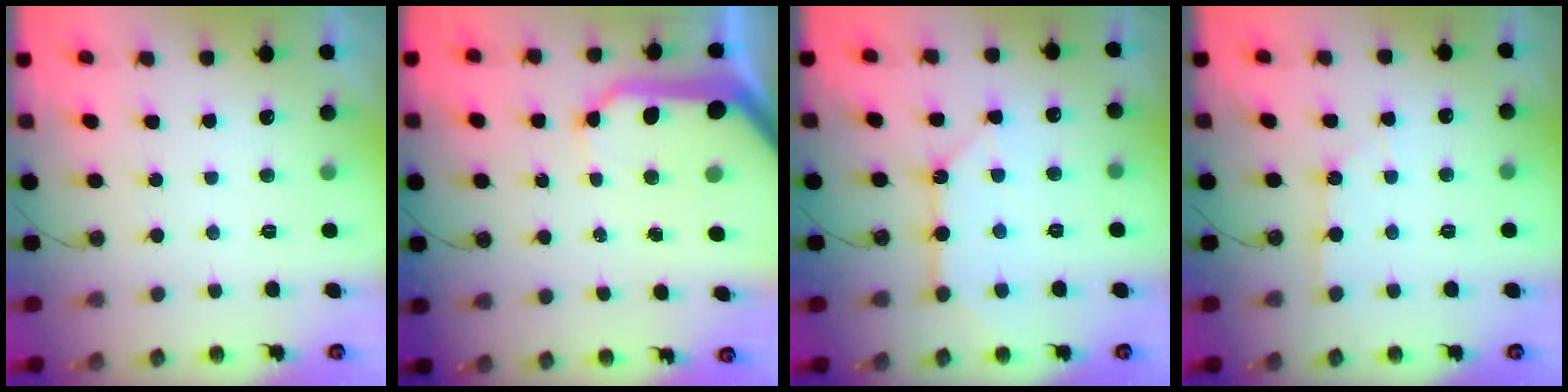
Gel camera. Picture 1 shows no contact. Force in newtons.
{"total": 18.2, "press": 18.1, "slide": 2.2}
{"total": 11.3, "press": 11.2, "slide": 1.1}
{"total": 2.2, "press": 2.2, "slide": 0.3}